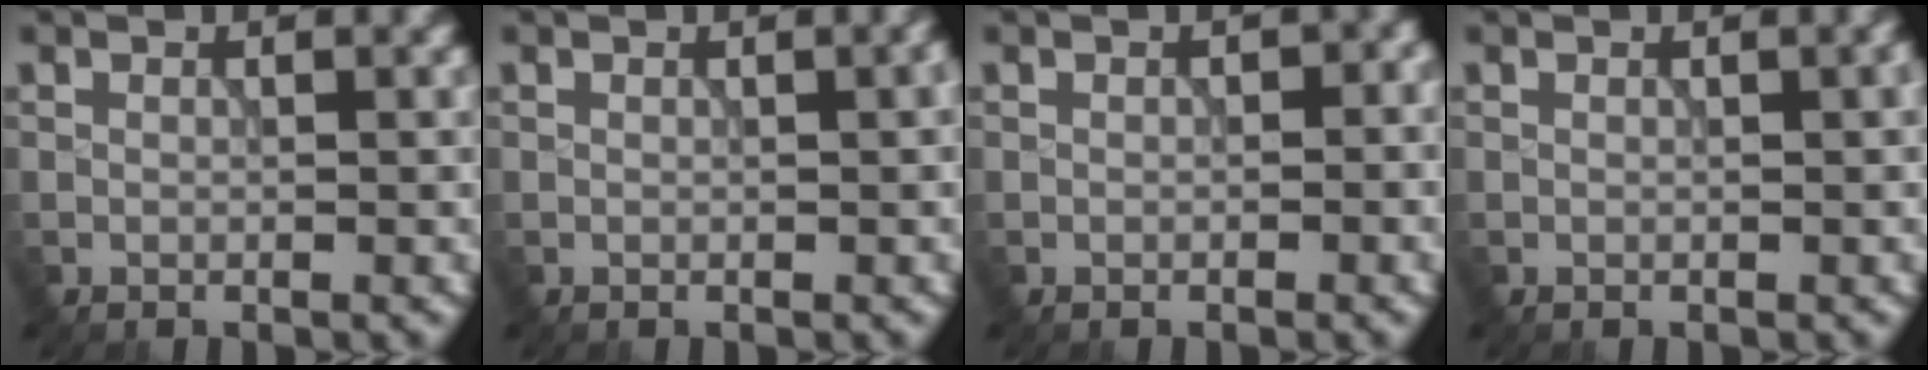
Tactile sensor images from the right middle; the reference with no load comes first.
{"total": 1.5, "force": [0.1, 0.6, 1.4], "torque": [-0.008, -0.001, 0.010]}
{"total": 1.7, "force": [0.1, 1.1, 1.3], "torque": [-0.007, -0.001, 0.005]}
{"total": 1.1, "force": [0.1, 0.4, 1.0], "torque": [-0.007, -0.002, 0.008]}